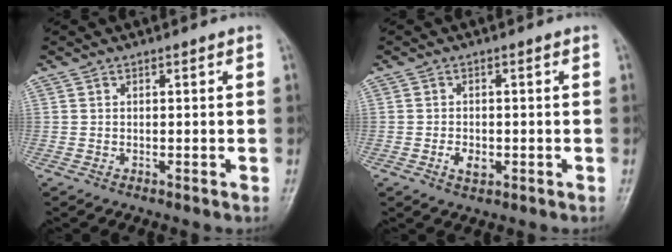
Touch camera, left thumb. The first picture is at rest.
{"total": 2.9, "force": [-0.9, 1.9, 1.9], "torque": [-0.029, 0.001, -0.014]}